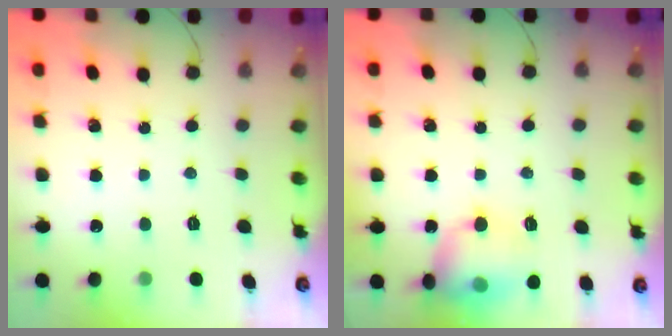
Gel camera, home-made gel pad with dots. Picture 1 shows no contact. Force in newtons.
{"total": 12.8, "press": 12.6, "slide": 2.1}